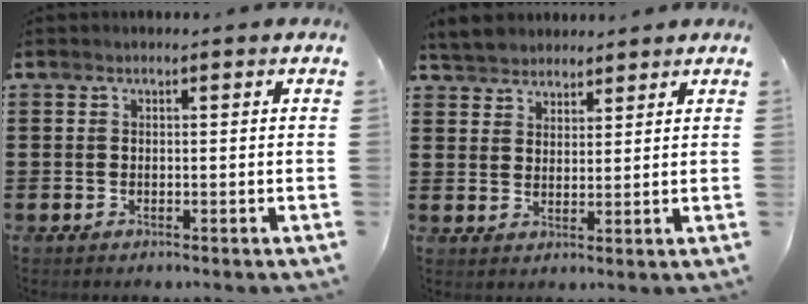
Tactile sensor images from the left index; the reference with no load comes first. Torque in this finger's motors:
{"motor_torque": [1.82, 0.32, 0.38, 0.03]}